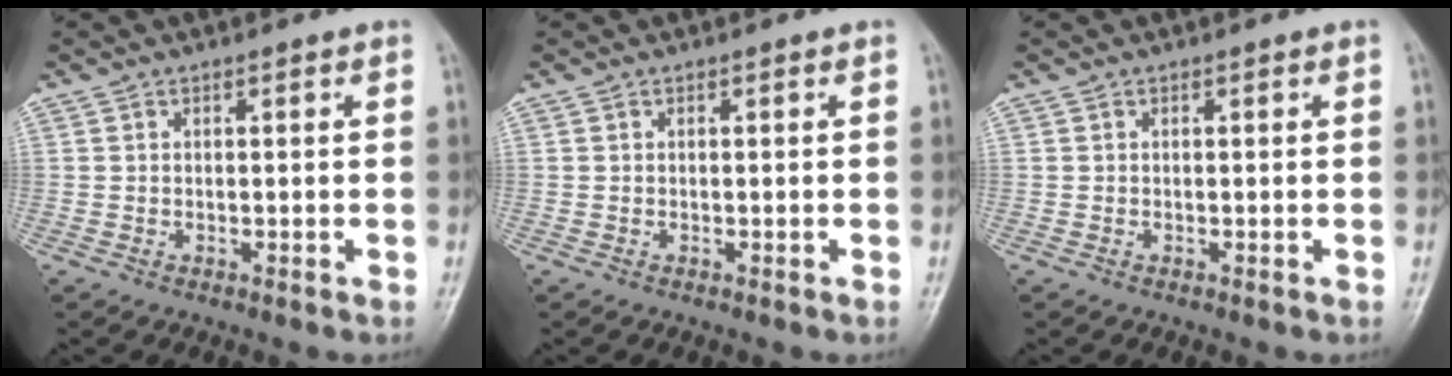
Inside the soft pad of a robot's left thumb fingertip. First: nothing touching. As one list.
[{"total": 0.0}, {"total": 0.0}]